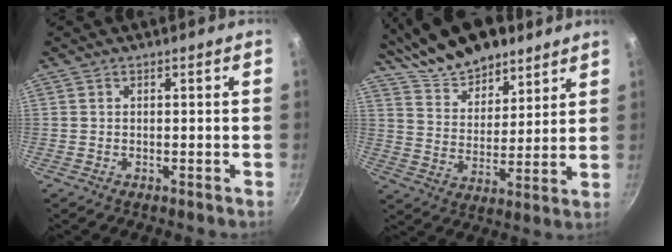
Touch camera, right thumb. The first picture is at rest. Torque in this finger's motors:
{"motor_torque": [-1.94, 2.16, 1.04, 0.87, 0.05]}